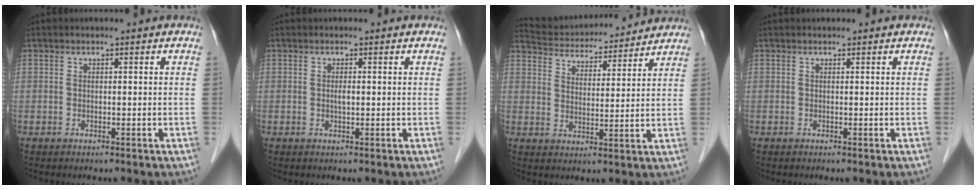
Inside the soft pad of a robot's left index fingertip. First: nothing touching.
{"total": 0.8, "force": [0.0, 0.2, 0.8], "torque": [-0.013, -0.003, -0.002]}
{"total": 14.8, "force": [14.2, 2.5, 3.5], "torque": [-0.059, 0.024, 0.213]}
{"total": 0.5, "force": [0.5, 0.1, 0.1], "torque": [-0.003, 0.009, 0.007]}